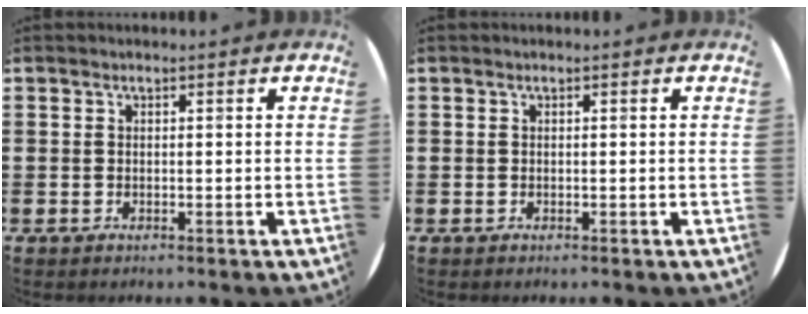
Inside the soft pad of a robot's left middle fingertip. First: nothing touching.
{"total": 0.0}